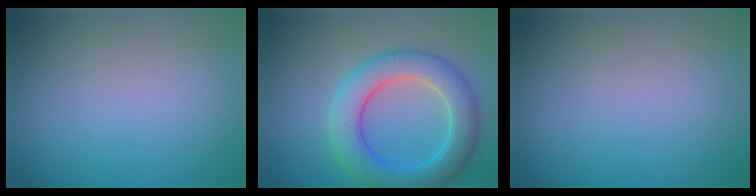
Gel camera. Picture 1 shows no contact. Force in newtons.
{"total": 6.4, "press": 6.3, "slide": 0.4}
{"total": 0.0}